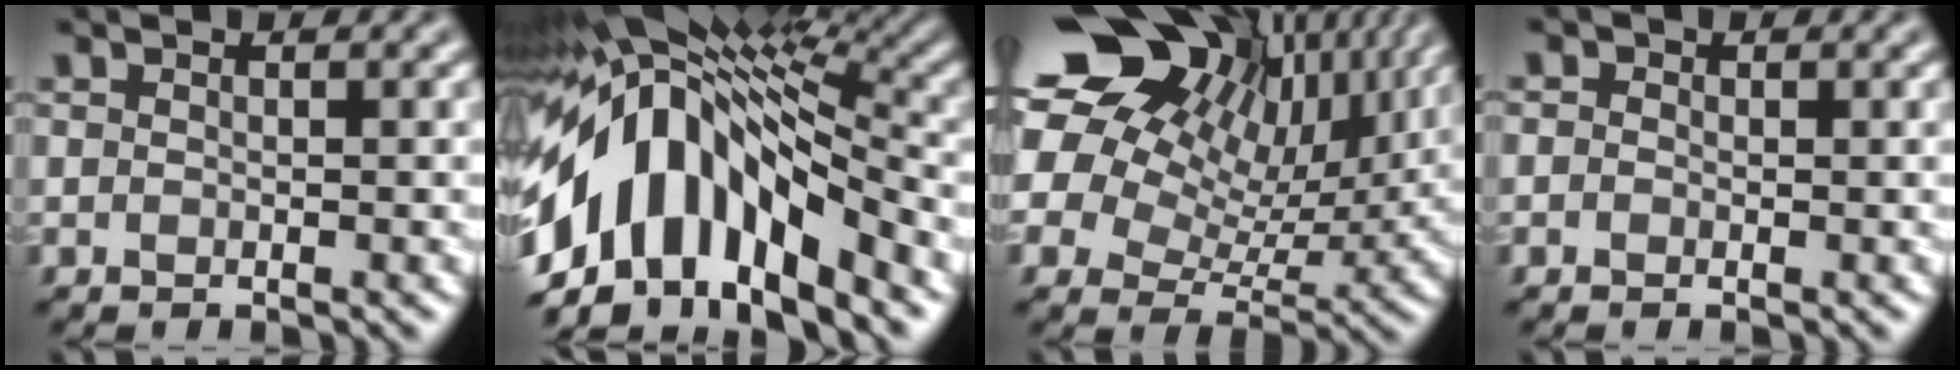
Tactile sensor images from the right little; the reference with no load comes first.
{"total": 14.4, "force": [-4.0, 7.4, 11.7], "torque": [-0.205, 0.014, -0.074]}
{"total": 20.0, "force": [9.6, 13.2, 11.5], "torque": [-0.254, 0.059, 0.153]}
{"total": 0.6, "force": [0.1, 0.6, 0.3], "torque": [-0.005, -0.005, -0.007]}